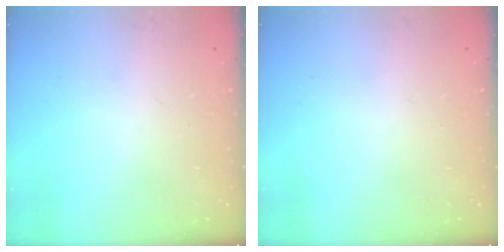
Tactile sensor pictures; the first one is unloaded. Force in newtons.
{"total": 0.0}